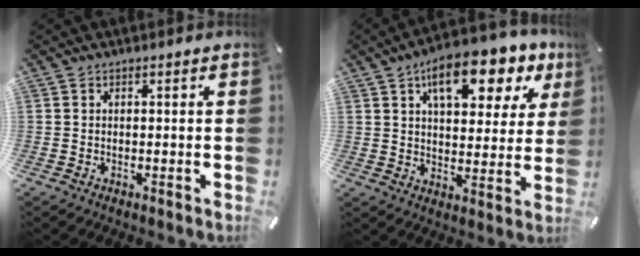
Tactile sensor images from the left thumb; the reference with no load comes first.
{"total": 14.3, "force": [8.4, 7.1, 9.1], "torque": [-0.111, -0.043, 0.136]}